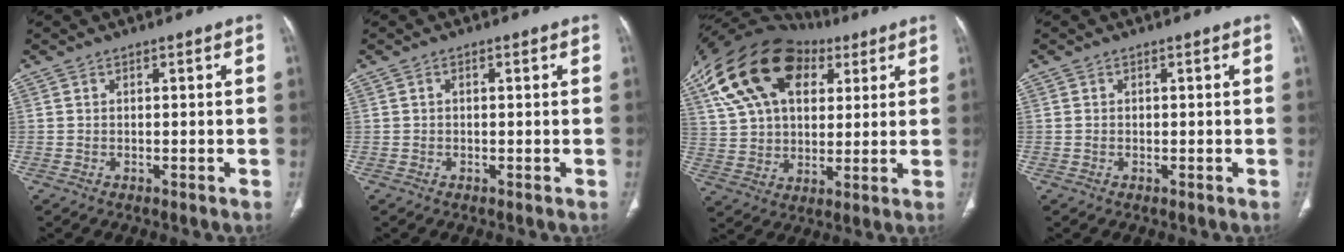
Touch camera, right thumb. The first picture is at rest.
{"total": 0.5, "force": [0.1, 0.3, 0.5], "torque": [-0.009, 0.003, 0.001]}
{"total": 24.0, "force": [11.1, 14.6, 15.5], "torque": [-0.284, 0.017, 0.194]}
{"total": 0.6, "force": [0.0, 0.5, 0.4], "torque": [-0.012, 0.007, 0.004]}